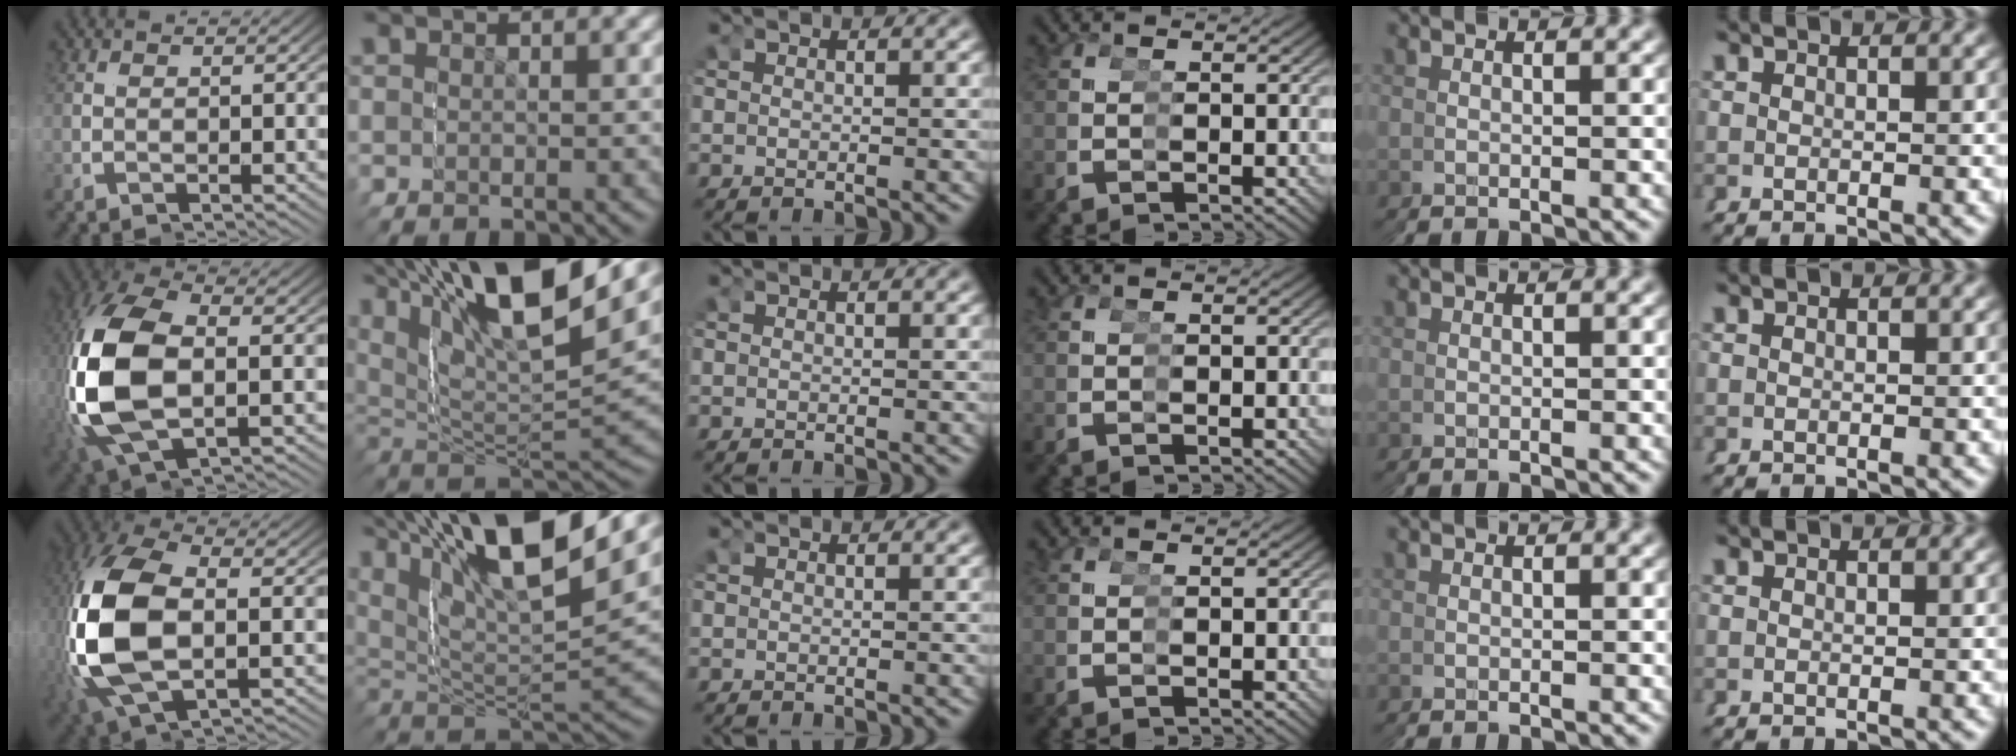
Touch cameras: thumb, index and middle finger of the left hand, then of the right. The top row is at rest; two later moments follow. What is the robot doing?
{"motion": "grasp_and_lifting", "object": "markers"}